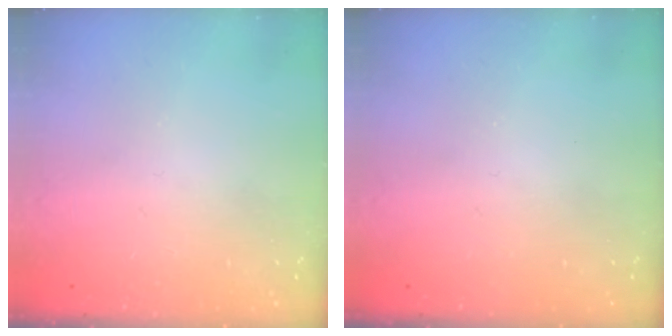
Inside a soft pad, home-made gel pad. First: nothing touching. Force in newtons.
{"total": 0.0}